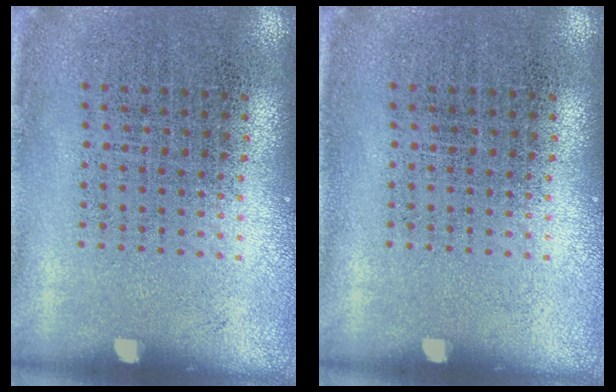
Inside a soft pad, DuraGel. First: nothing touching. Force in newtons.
{"total": 0.0}